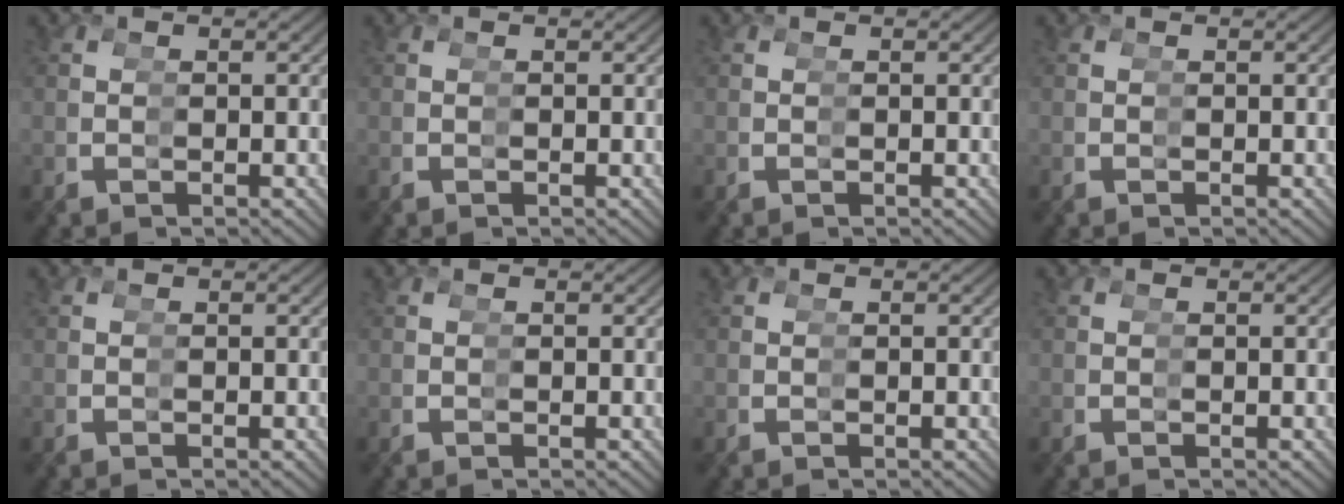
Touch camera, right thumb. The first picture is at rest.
{"total": 0.0}
{"total": 0.0}
{"total": 0.0}
{"total": 0.0}
{"total": 0.0}
{"total": 0.0}
{"total": 0.0}